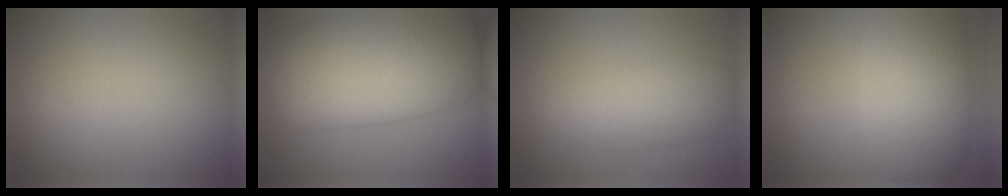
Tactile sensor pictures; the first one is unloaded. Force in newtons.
{"total": 13.6, "press": 13.6, "slide": 0.7}
{"total": 3.9, "press": 3.9, "slide": 0.2}
{"total": 8.6, "press": 8.6, "slide": 0.4}